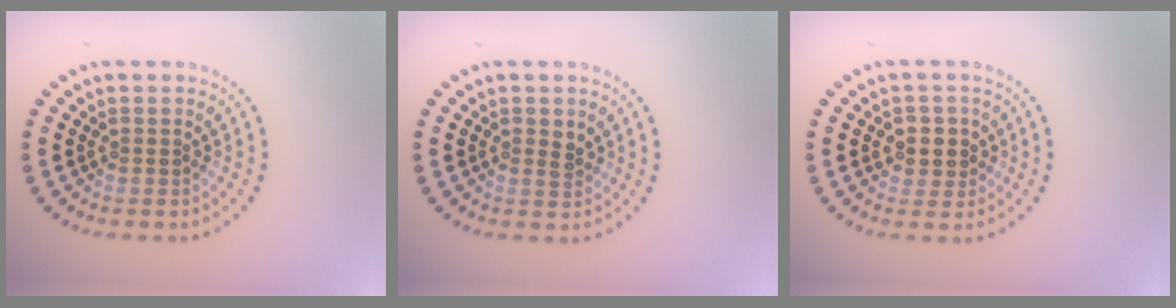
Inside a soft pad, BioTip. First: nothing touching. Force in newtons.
{"total": 1.3, "press": 1.2, "slide": 0.3}
{"total": 2.4, "press": 2.3, "slide": 0.8}